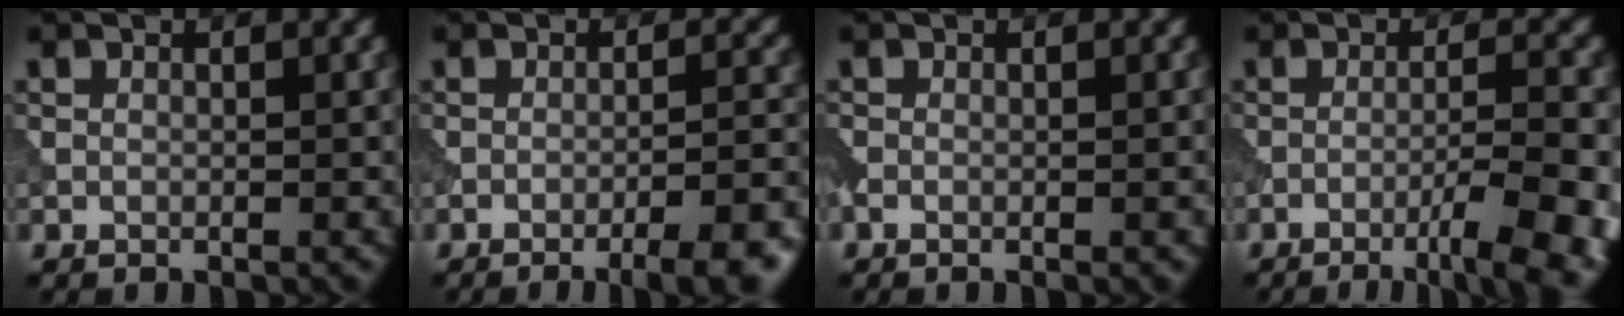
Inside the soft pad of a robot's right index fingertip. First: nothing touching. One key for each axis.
{"total": 7.5, "fx": -4.7, "fy": 2.1, "fz": 5.4, "tx": -0.054, "ty": 0.006, "tz": -0.051}
{"total": 1.3, "fx": -0.7, "fy": 0.3, "fz": 1.0, "tx": -0.018, "ty": -0.002, "tz": -0.014}
{"total": 8.8, "fx": -4.3, "fy": 2.2, "fz": 7.3, "tx": -0.092, "ty": 0.003, "tz": -0.050}